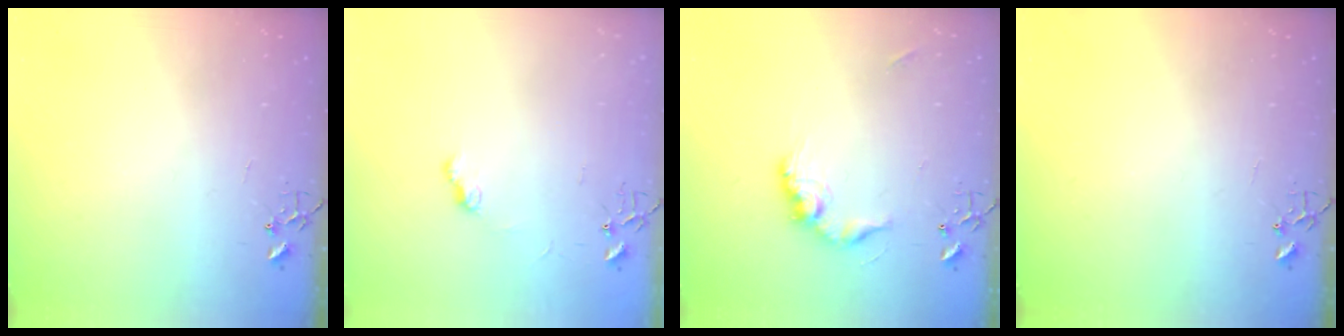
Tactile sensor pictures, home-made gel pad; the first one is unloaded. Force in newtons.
{"total": 6.9, "press": 6.9, "slide": 0.7}
{"total": 12.6, "press": 12.6, "slide": 0.7}
{"total": 0.0}